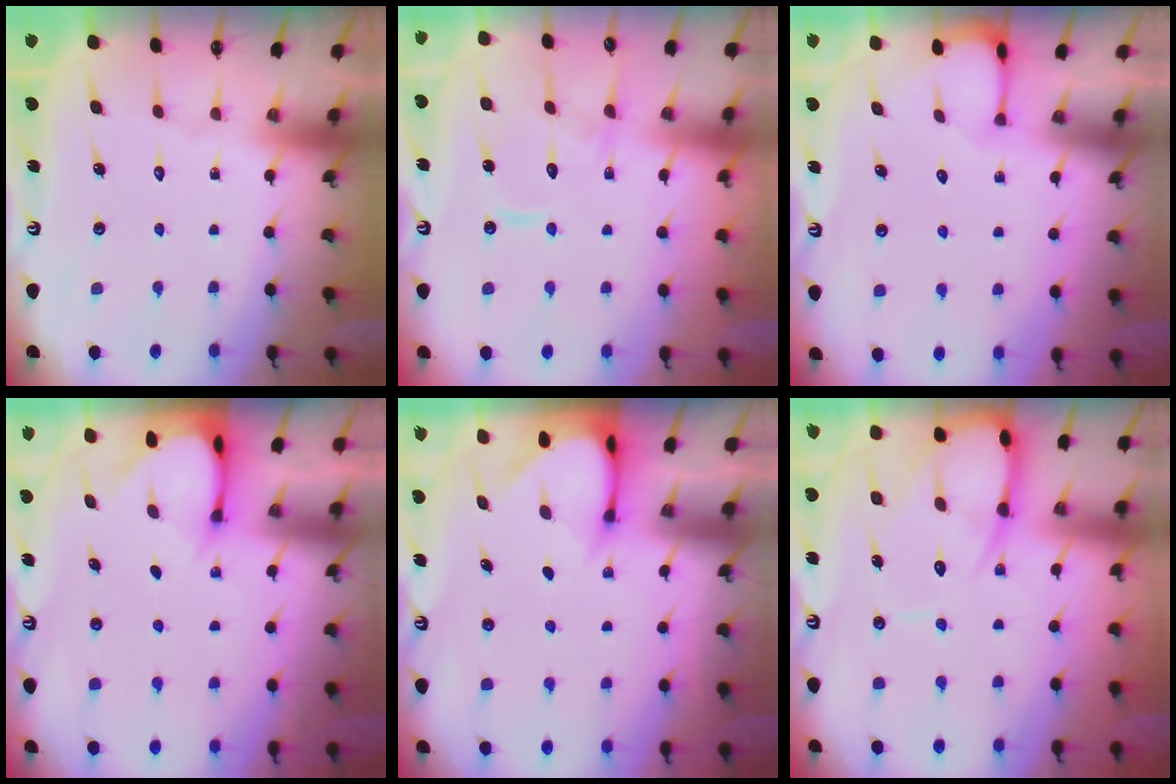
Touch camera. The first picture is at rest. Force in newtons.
{"total": 12.0, "press": 12.0, "slide": 1.1}
{"total": 1.9, "press": 1.9, "slide": 0.2}
{"total": 2.8, "press": 2.8, "slide": 0.2}
{"total": 3.1, "press": 3.1, "slide": 0.3}
{"total": 10.2, "press": 10.2, "slide": 1.1}